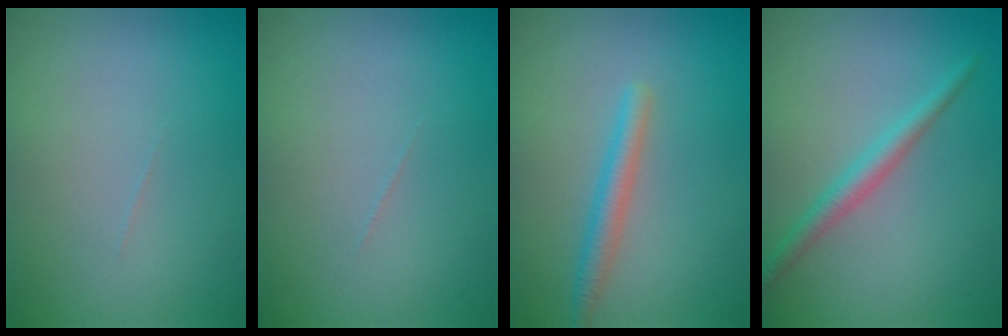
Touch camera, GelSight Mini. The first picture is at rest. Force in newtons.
{"total": 0.0}
{"total": 2.0, "press": 2.0, "slide": 0.1}
{"total": 2.2, "press": 2.2, "slide": 0.0}